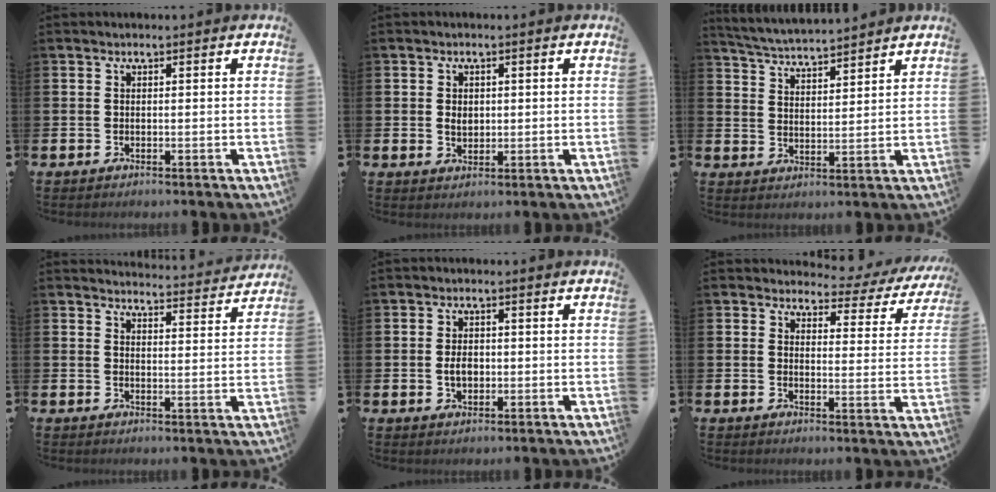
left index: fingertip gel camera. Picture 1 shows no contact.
{"total": 2.0, "force": [0.5, 1.6, 1.1], "torque": [-0.007, 0.002, 0.003]}
{"total": 4.6, "force": [4.6, -0.1, 0.3], "torque": [-0.027, -0.031, 0.081]}
{"total": 4.0, "force": [4.0, 0.2, 0.1], "torque": [-0.001, -0.036, 0.068]}
{"total": 2.7, "force": [-0.2, 1.9, 2.0], "torque": [-0.022, -0.001, -0.009]}
{"total": 2.7, "force": [2.2, 1.5, 0.7], "torque": [-0.018, -0.024, 0.027]}